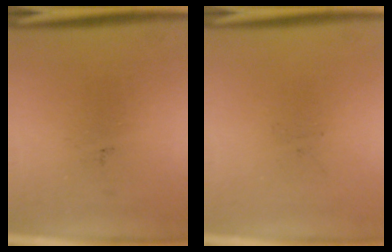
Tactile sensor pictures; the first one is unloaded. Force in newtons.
{"total": 0.0}